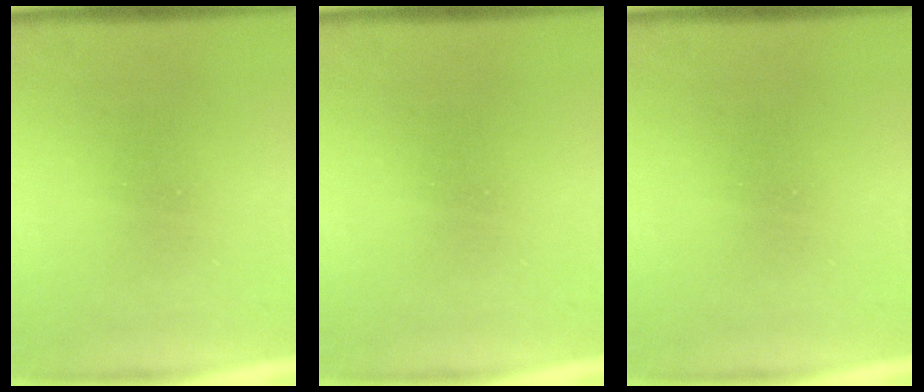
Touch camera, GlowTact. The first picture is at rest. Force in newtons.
{"total": 0.0}
{"total": 0.0}